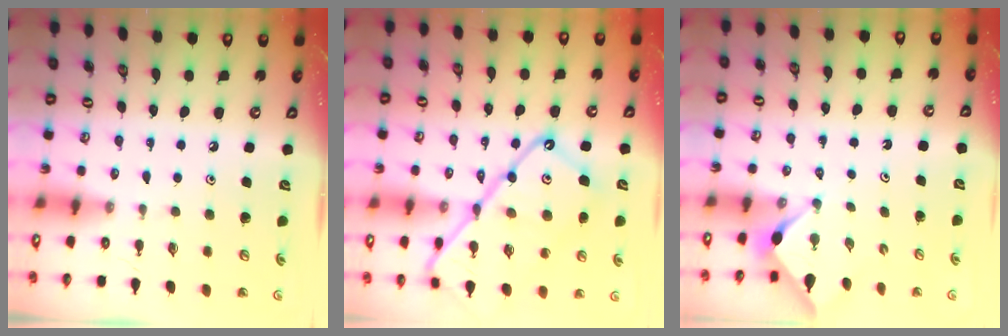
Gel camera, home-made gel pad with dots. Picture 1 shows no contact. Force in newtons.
{"total": 20.6, "press": 20.5, "slide": 2.0}
{"total": 3.0, "press": 3.0, "slide": 0.3}